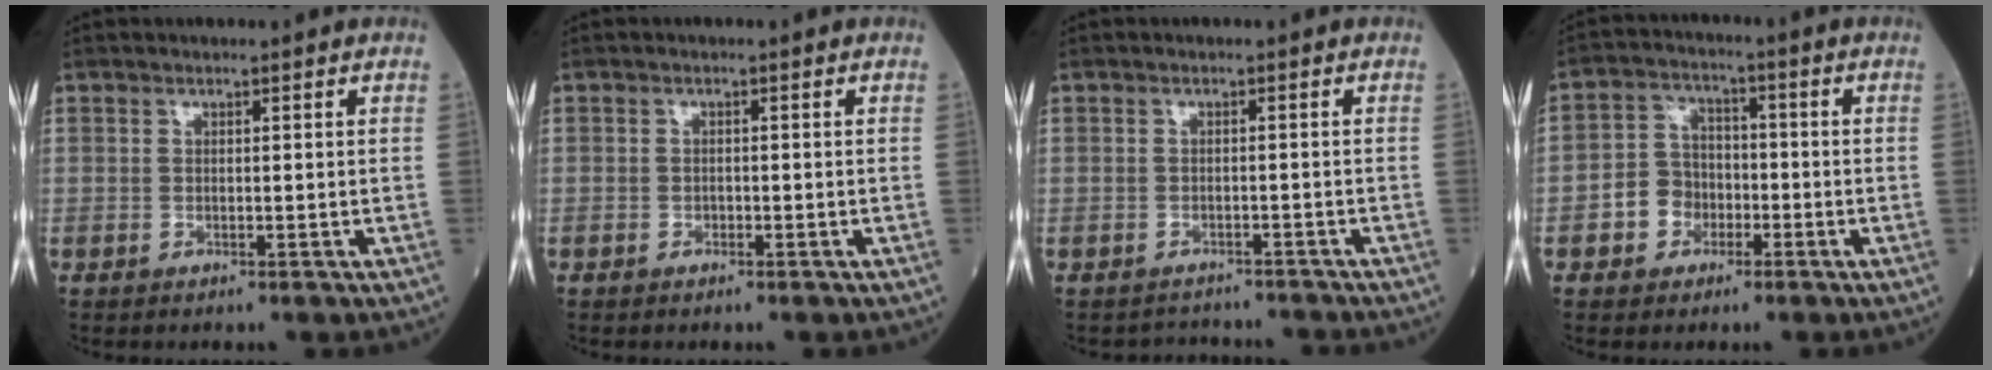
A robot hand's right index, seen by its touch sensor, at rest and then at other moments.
{"total": 0.7, "force": [-0.4, 0.5, 0.2], "torque": [-0.001, 0.003, -0.008]}
{"total": 4.6, "force": [-4.5, 0.9, -0.3], "torque": [0.007, 0.007, -0.056]}
{"total": 5.9, "force": [-2.2, 5.0, 2.1], "torque": [-0.042, 0.019, -0.039]}